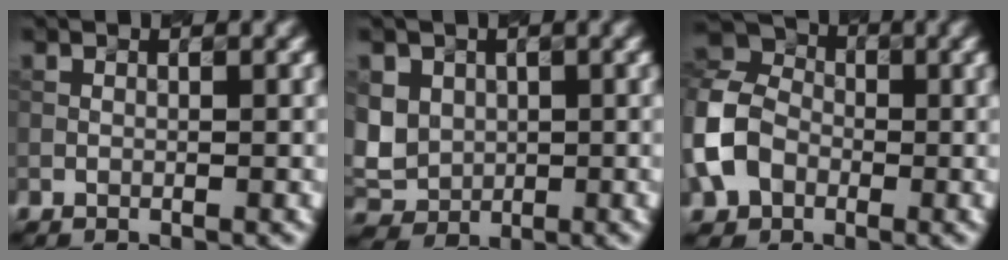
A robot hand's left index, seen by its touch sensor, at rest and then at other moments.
{"total": 4.7, "force": [0.9, 4.2, 1.9], "torque": [-0.064, 0.013, 0.021]}
{"total": 7.0, "force": [-1.8, 5.6, 3.7], "torque": [-0.090, 0.012, -0.056]}